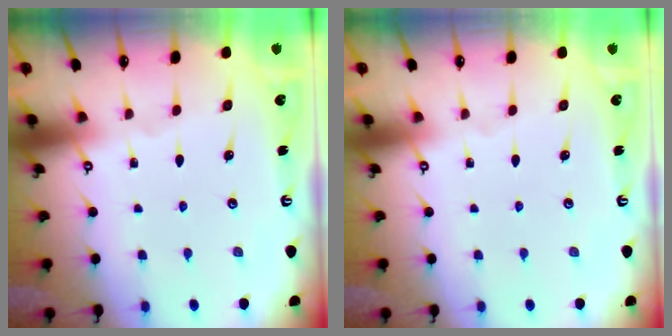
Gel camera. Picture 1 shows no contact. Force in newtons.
{"total": 0.0}